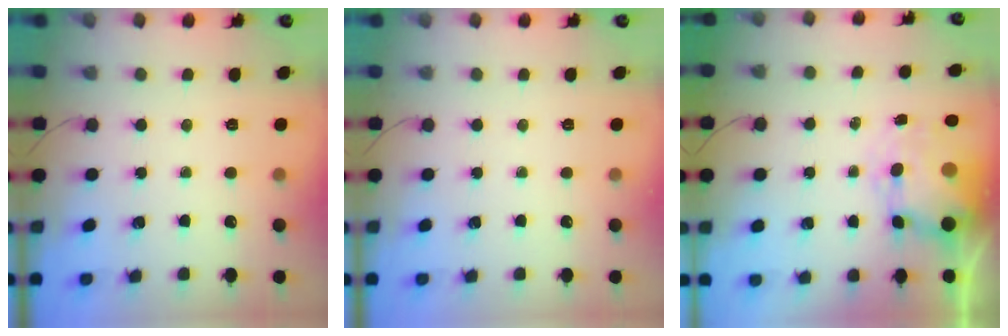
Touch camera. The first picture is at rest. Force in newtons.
{"total": 0.0}
{"total": 8.0, "press": 7.9, "slide": 1.5}